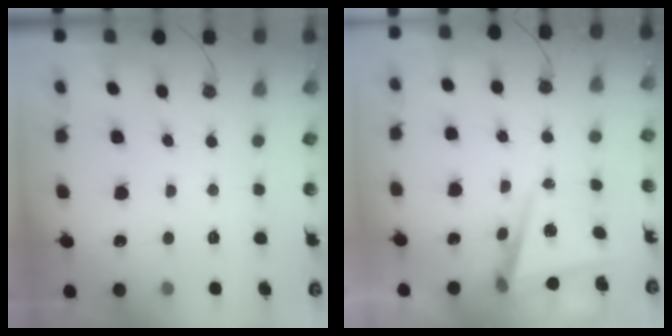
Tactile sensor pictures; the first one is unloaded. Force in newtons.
{"total": 5.3, "press": 4.8, "slide": 2.2}